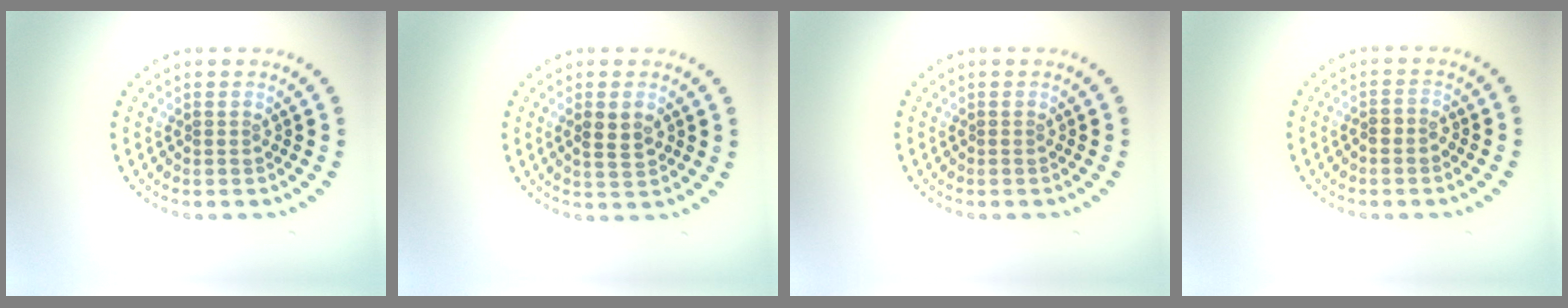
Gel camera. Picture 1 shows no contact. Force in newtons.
{"total": 2.4, "press": 2.3, "slide": 0.4}
{"total": 0.0}
{"total": 0.9, "press": 0.7, "slide": 0.6}